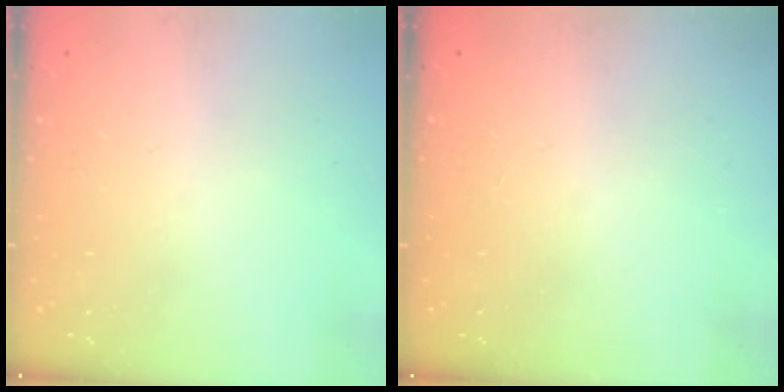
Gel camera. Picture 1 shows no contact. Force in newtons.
{"total": 0.0}